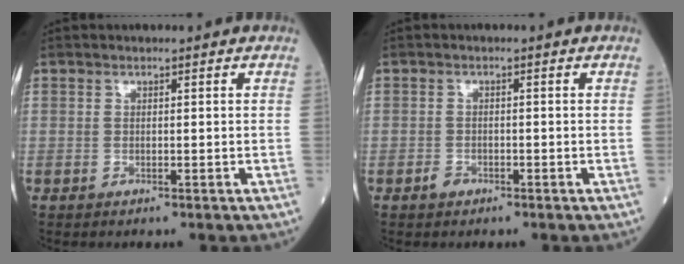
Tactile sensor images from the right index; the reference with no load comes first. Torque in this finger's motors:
{"motor_torque": [0.00, 0.00, 0.00, 0.00]}